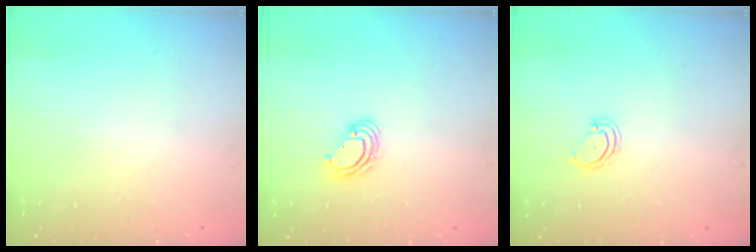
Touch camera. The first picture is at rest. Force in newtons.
{"total": 6.6, "press": 6.6, "slide": 0.9}
{"total": 3.8, "press": 3.8, "slide": 0.4}